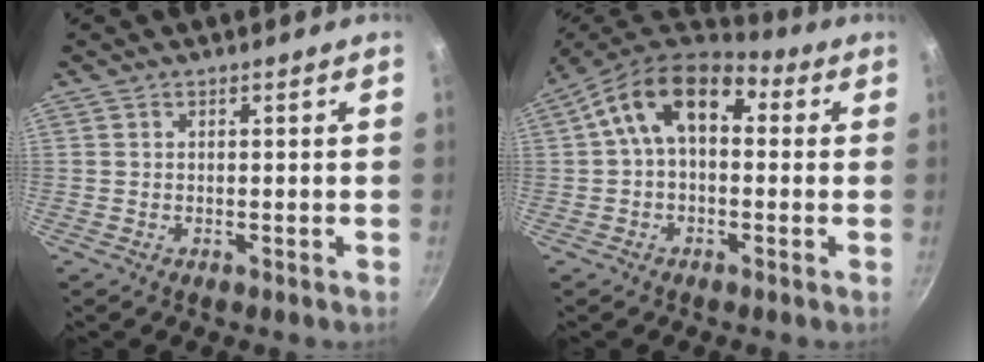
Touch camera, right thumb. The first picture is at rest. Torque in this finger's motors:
{"motor_torque": [-0.21, 2.15, 0.78, -0.59, 0.11]}